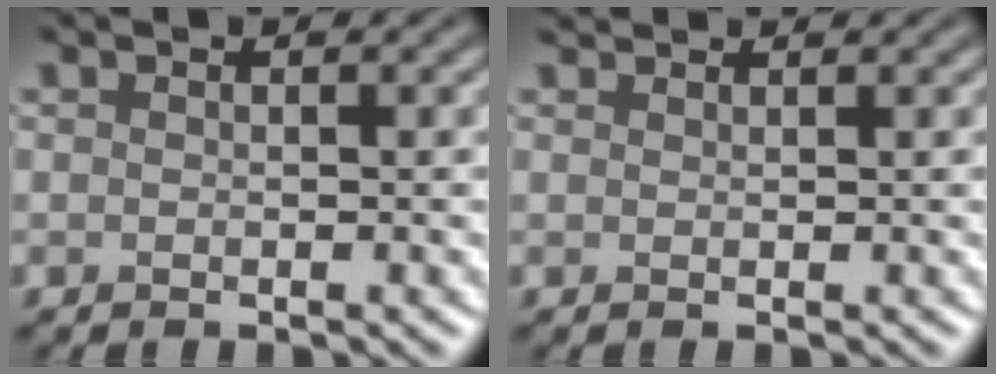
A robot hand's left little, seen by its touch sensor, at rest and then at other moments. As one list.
[{"total": 1.7, "force": [1.6, 0.1, 0.4], "torque": [-0.013, 0.001, 0.019]}]